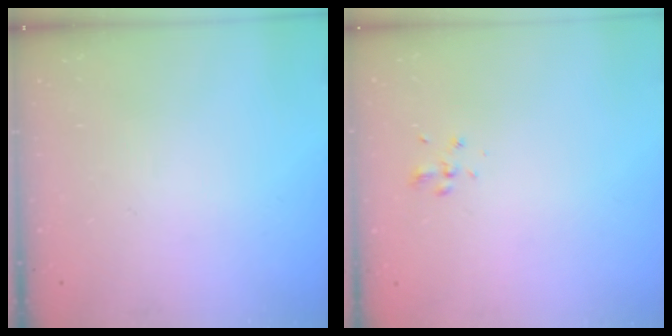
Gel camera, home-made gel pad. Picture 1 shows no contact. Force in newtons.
{"total": 2.0, "press": 1.8, "slide": 0.9}